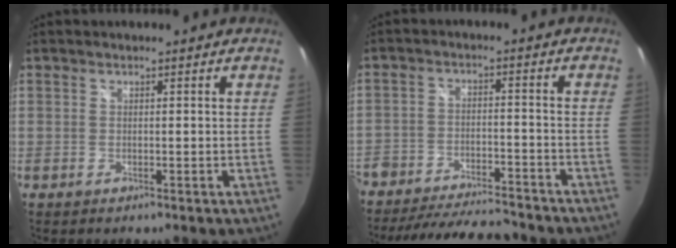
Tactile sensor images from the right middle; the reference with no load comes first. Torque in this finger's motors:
{"motor_torque": [1.08, -1.06, 0.18, 0.09]}